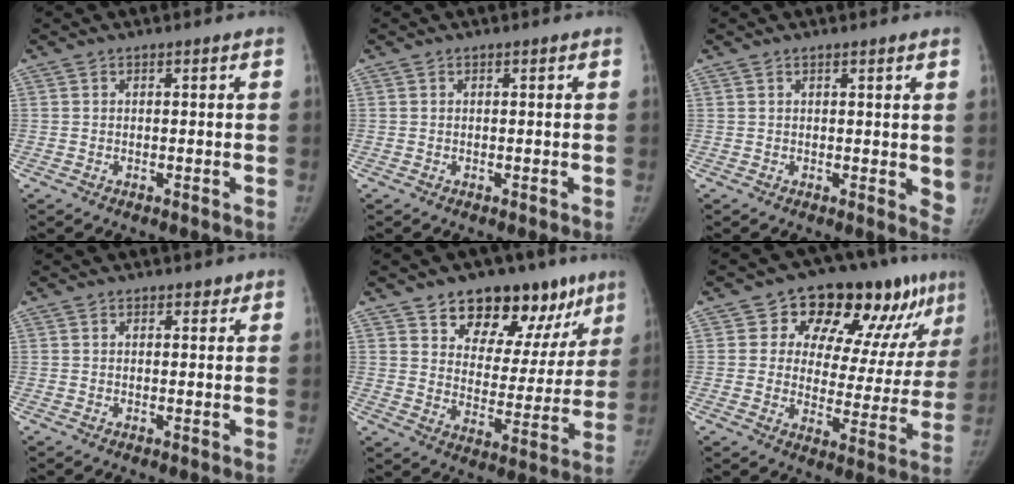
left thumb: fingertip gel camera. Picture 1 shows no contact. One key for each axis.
{"total": 0.0}
{"total": 3.5, "fx": 1.6, "fy": 1.5, "fz": 2.7, "tx": -0.026, "ty": -0.013, "tz": 0.020}
{"total": 1.0, "fx": 0.8, "fy": 0.6, "fz": 0.2, "tx": 0.006, "ty": -0.005, "tz": 0.008}
{"total": 19.0, "fx": 12.0, "fy": 11.2, "fz": 9.5, "tx": -0.062, "ty": -0.051, "tz": 0.170}
{"total": 19.8, "fx": 10.6, "fy": 10.1, "fz": 13.4, "tx": -0.124, "ty": -0.021, "tz": 0.146}